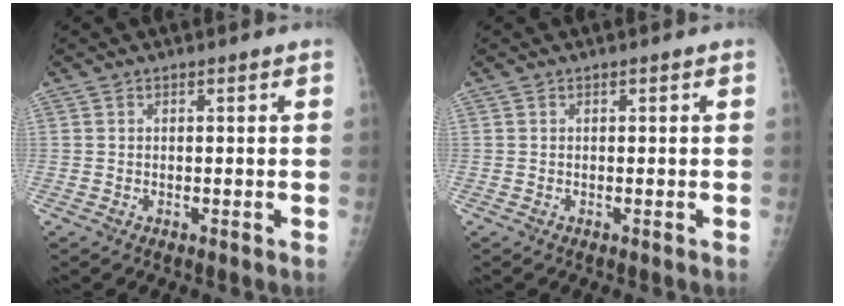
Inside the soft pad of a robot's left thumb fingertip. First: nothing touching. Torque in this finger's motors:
{"motor_torque": [0.00, 0.00, -0.02, -0.02, 0.00]}